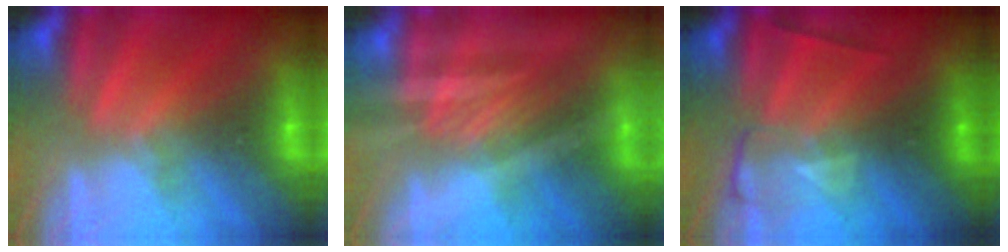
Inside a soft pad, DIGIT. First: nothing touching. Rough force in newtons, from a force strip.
{"total": 1.9}
{"total": 2.1}